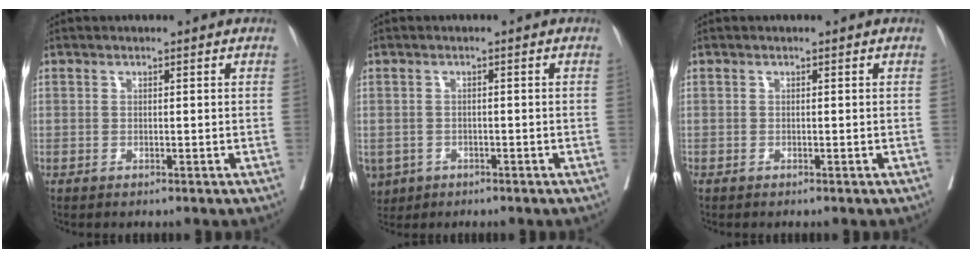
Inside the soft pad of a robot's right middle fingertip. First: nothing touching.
{"total": 5.4, "force": [-2.8, 4.3, 1.5], "torque": [-0.032, 0.000, -0.041]}
{"total": 0.0}